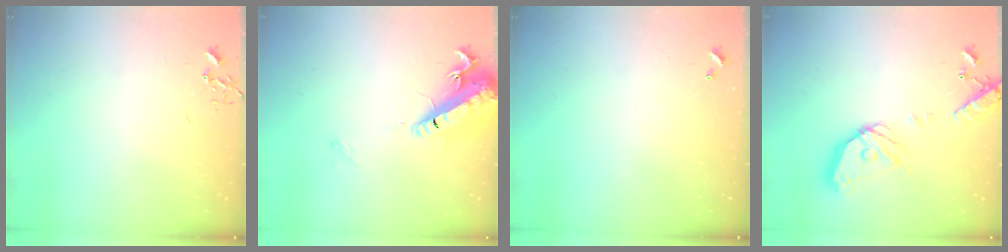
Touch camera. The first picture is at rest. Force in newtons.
{"total": 17.2, "press": 16.5, "slide": 4.6}
{"total": 0.0}
{"total": 18.1, "press": 17.8, "slide": 3.3}